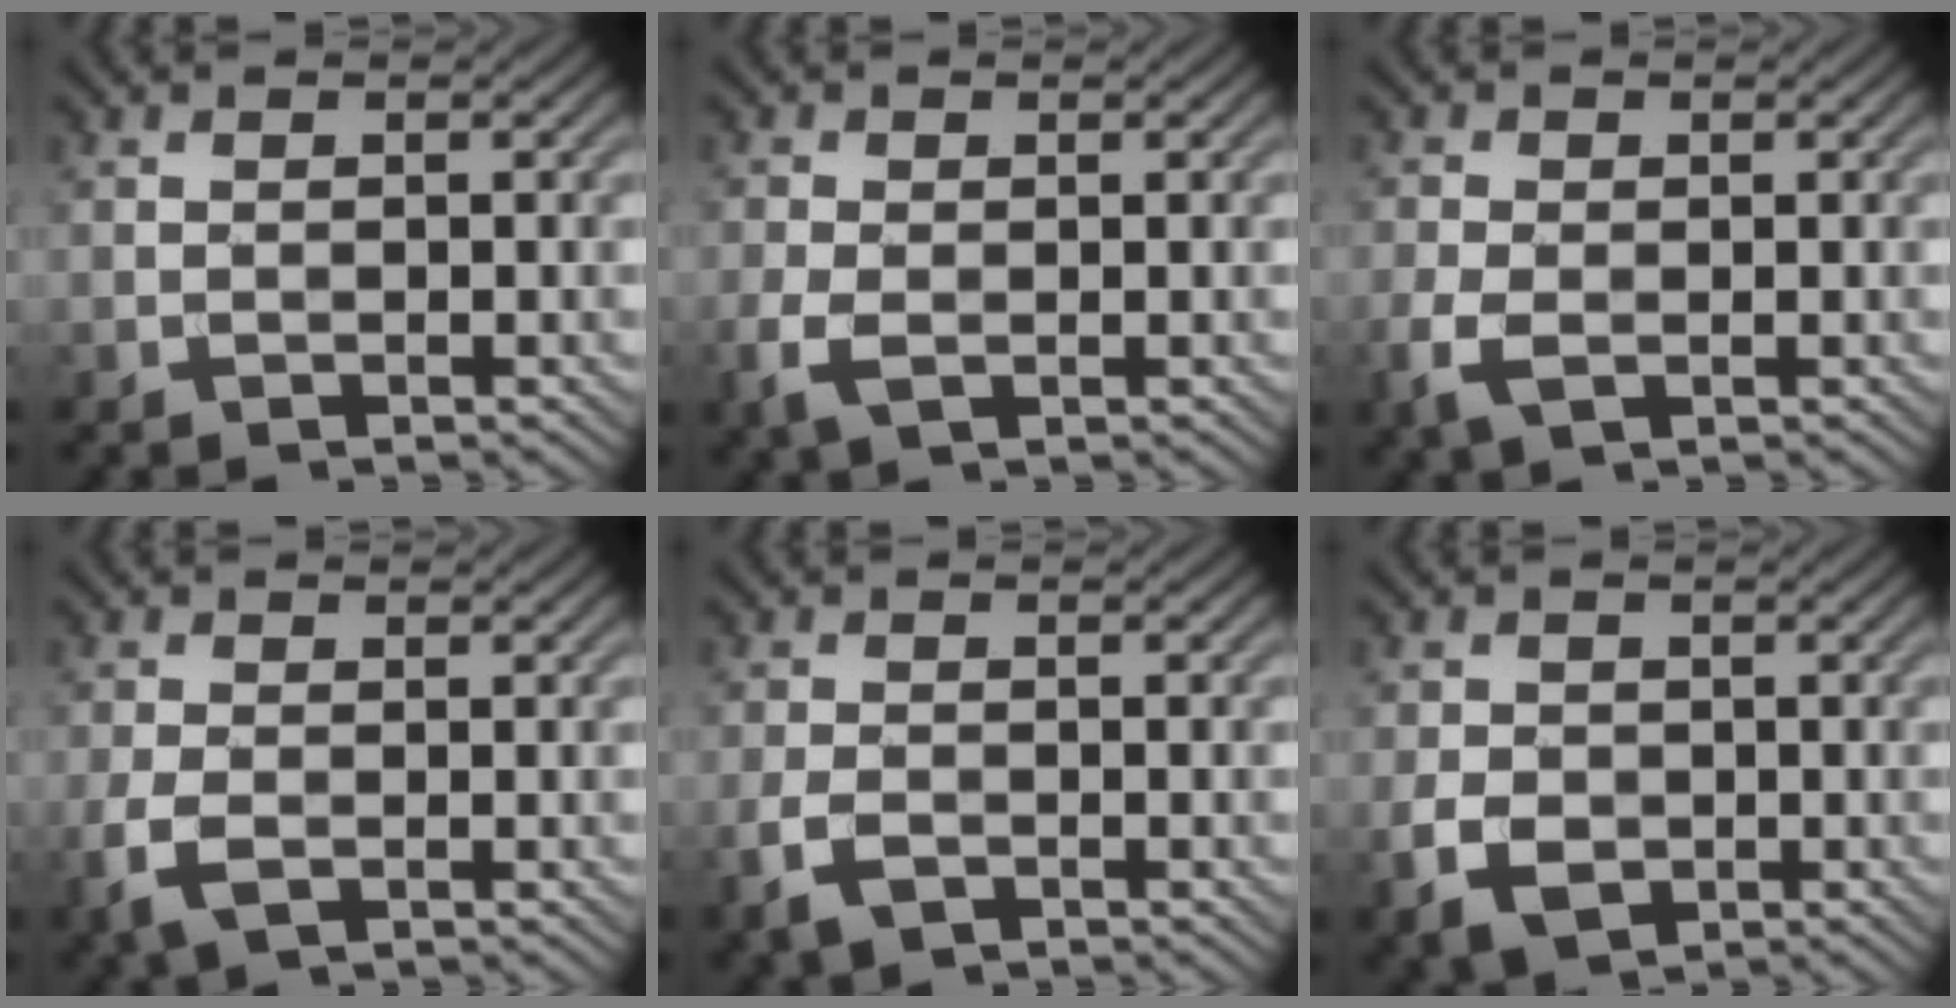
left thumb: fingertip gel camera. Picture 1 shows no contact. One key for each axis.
{"total": 2.8, "fx": -0.8, "fy": 1.7, "fz": 2.1, "tx": -0.064, "ty": -0.006, "tz": -0.019}
{"total": 3.1, "fx": -0.9, "fy": 2.0, "fz": 2.3, "tx": -0.068, "ty": -0.005, "tz": -0.022}
{"total": 3.5, "fx": -1.2, "fy": 1.9, "fz": 2.7, "tx": -0.075, "ty": -0.007, "tz": -0.027}
{"total": 2.9, "fx": -1.5, "fy": 1.6, "fz": 2.0, "tx": -0.048, "ty": -0.007, "tz": -0.033}
{"total": 4.0, "fx": -1.1, "fy": 3.0, "fz": 2.3, "tx": -0.054, "ty": -0.011, "tz": -0.023}